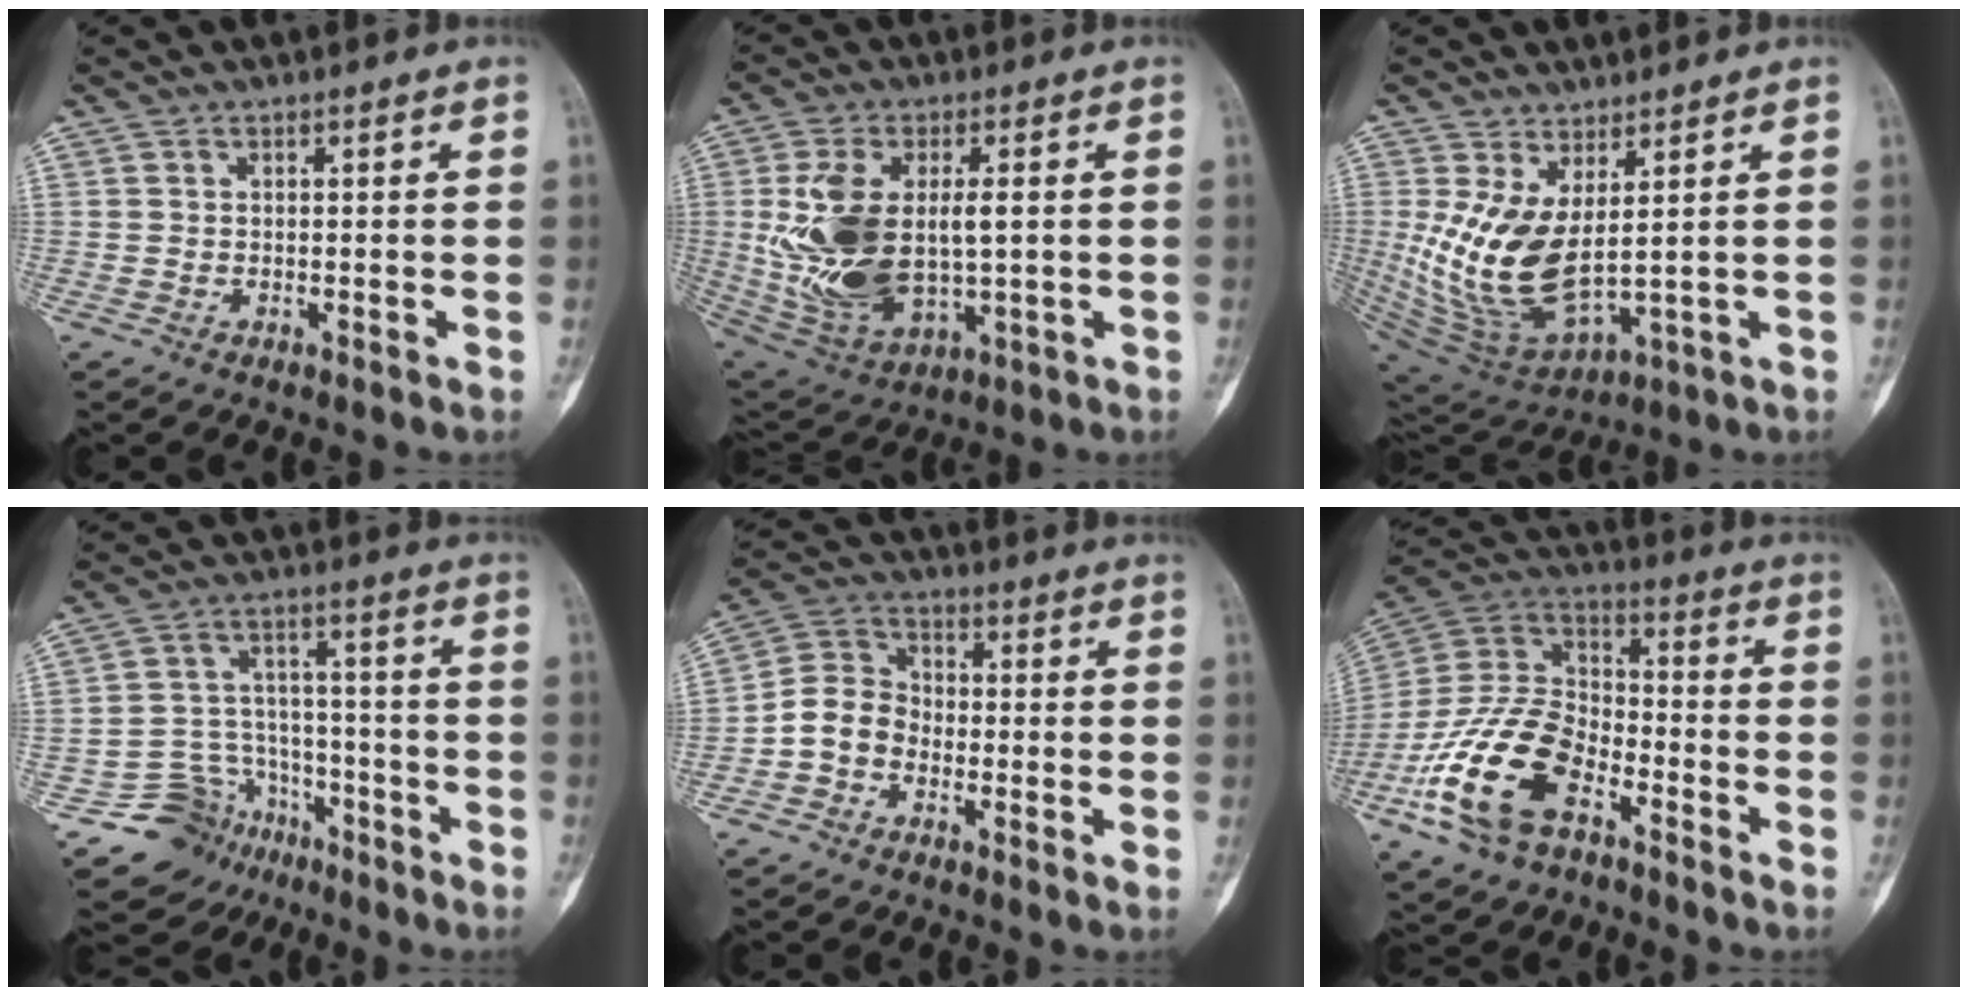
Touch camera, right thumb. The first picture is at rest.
{"total": 18.0, "force": [0.7, 9.6, 15.1], "torque": [-0.301, -0.013, 0.031]}
{"total": 13.6, "force": [2.6, 6.4, 11.7], "torque": [-0.232, -0.033, 0.077]}
{"total": 11.0, "force": [-6.5, 8.8, 0.8], "torque": [0.020, 0.089, -0.100]}
{"total": 7.4, "force": [-2.6, 6.0, 3.5], "torque": [-0.053, 0.034, -0.062]}
{"total": 19.5, "force": [-9.4, 10.7, 13.3], "torque": [-0.260, 0.059, -0.182]}